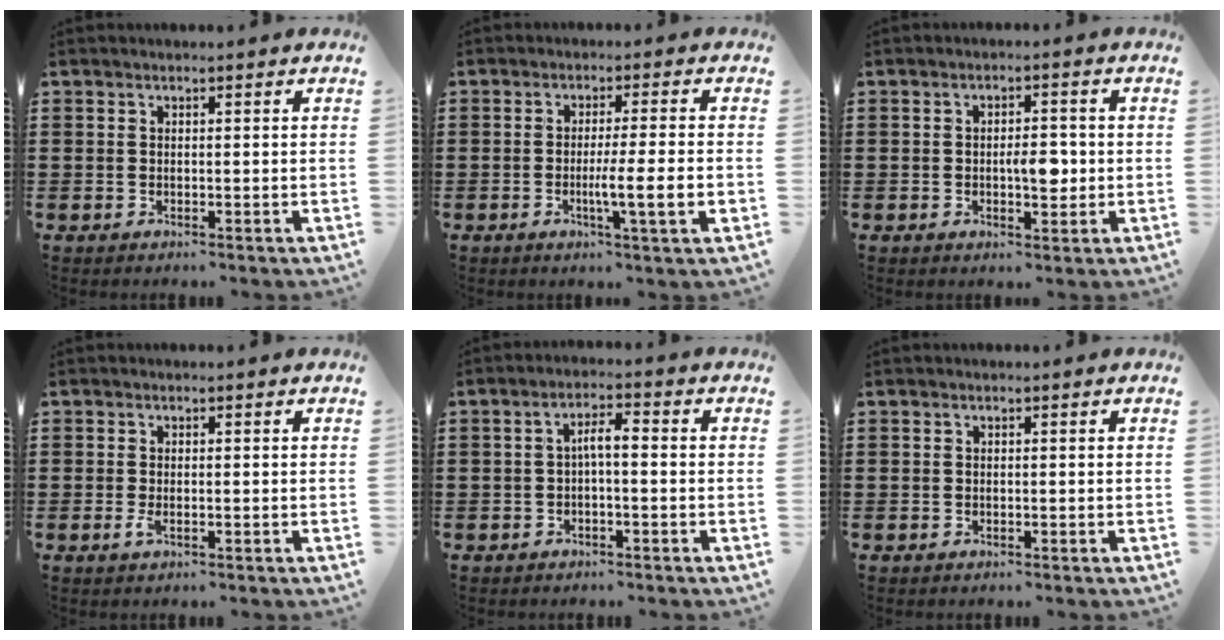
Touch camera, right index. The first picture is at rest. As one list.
[{"total": 6.5, "force": [-1.6, -0.1, 6.3], "torque": [-0.104, -0.013, -0.026]}, {"total": 3.9, "force": [-0.4, 1.6, 3.5], "torque": [-0.049, -0.004, -0.011]}, {"total": 1.3, "force": [-0.3, 0.3, 1.2], "torque": [-0.037, -0.010, -0.009]}, {"total": 3.1, "force": [-0.5, 0.7, 3.0], "torque": [-0.057, 0.007, -0.012]}, {"total": 0.0}]